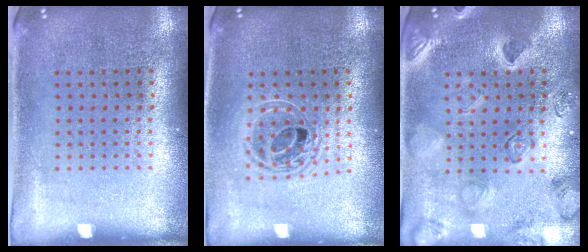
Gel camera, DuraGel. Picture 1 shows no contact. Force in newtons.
{"total": 1.7, "press": 1.4, "slide": 1.0}
{"total": 2.5, "press": 2.4, "slide": 0.9}